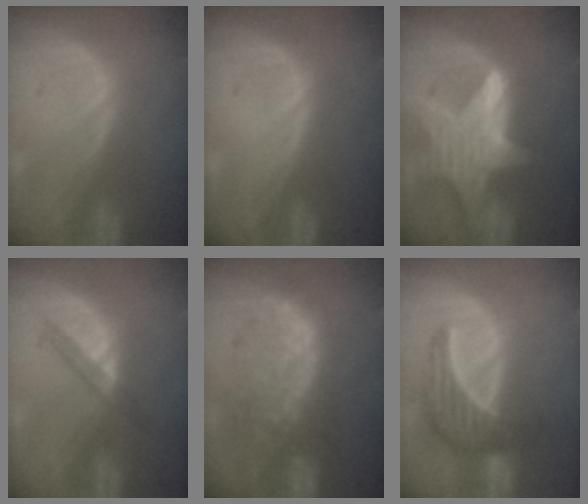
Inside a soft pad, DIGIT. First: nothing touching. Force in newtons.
{"total": 0.0}
{"total": 9.4, "press": 9.4, "slide": 0.8}
{"total": 2.9, "press": 2.8, "slide": 1.0}
{"total": 10.3, "press": 9.4, "slide": 4.3}
{"total": 6.7, "press": 6.7, "slide": 0.7}